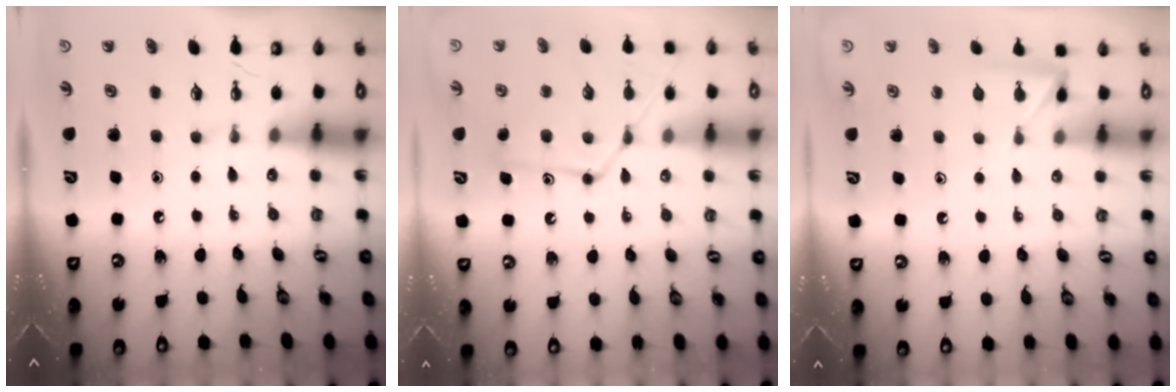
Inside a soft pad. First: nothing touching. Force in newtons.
{"total": 13.9, "press": 13.8, "slide": 0.9}
{"total": 5.4, "press": 5.3, "slide": 0.5}